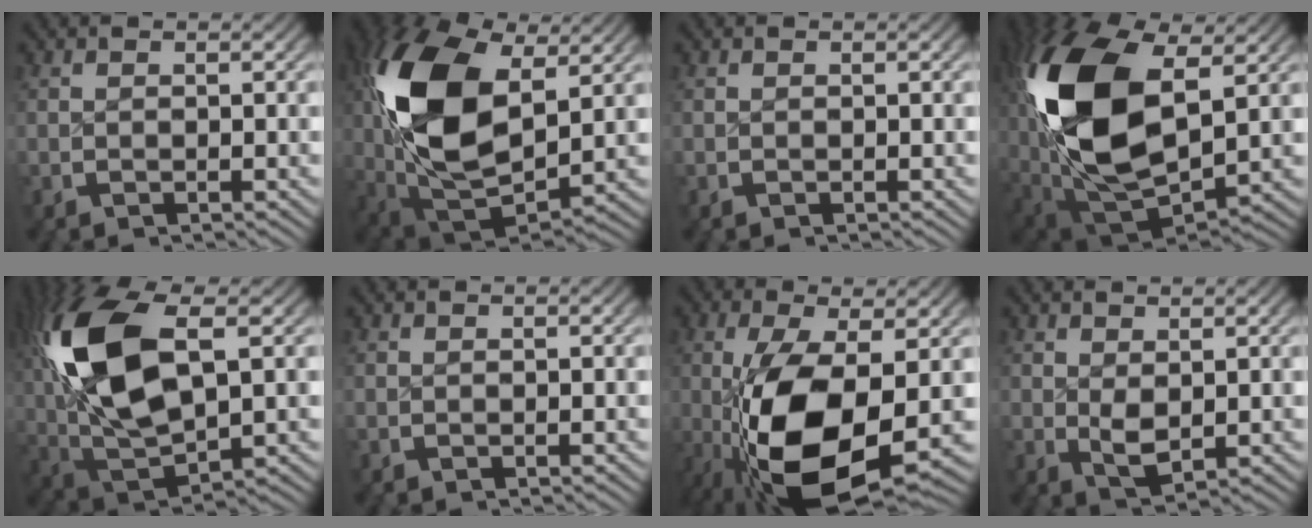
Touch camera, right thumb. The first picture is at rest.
{"total": 17.0, "force": [1.4, 10.7, 13.1], "torque": [-0.314, -0.060, 0.054]}
{"total": 0.0}
{"total": 18.5, "force": [1.3, 11.2, 14.7], "torque": [-0.352, -0.053, 0.055]}
{"total": 14.5, "force": [1.8, 8.1, 11.8], "torque": [-0.281, -0.020, 0.052]}
{"total": 0.0}
{"total": 14.1, "force": [-1.6, 7.3, 12.0], "torque": [-0.251, -0.052, 0.006]}
{"total": 2.5, "force": [0.8, 1.4, 1.9], "torque": [-0.041, -0.012, 0.024]}